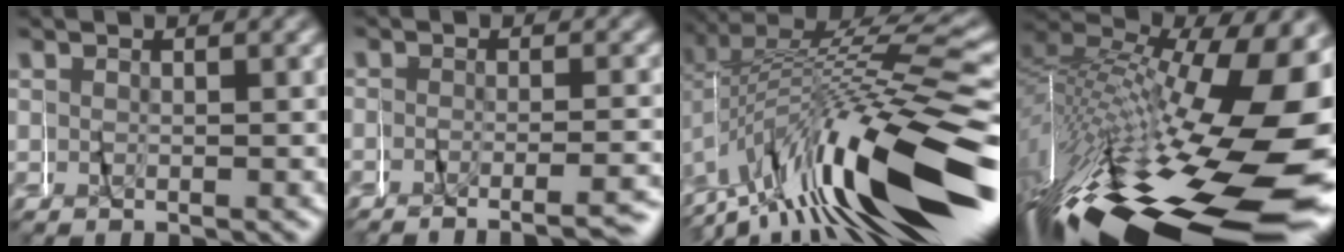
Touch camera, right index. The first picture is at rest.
{"total": 3.7, "force": [-3.3, 0.7, 1.5], "torque": [-0.015, -0.009, -0.052]}
{"total": 13.5, "force": [-3.6, 6.3, 11.4], "torque": [-0.178, -0.008, -0.042]}
{"total": 25.1, "force": [-7.6, 13.2, 20.0], "torque": [-0.304, -0.065, -0.070]}